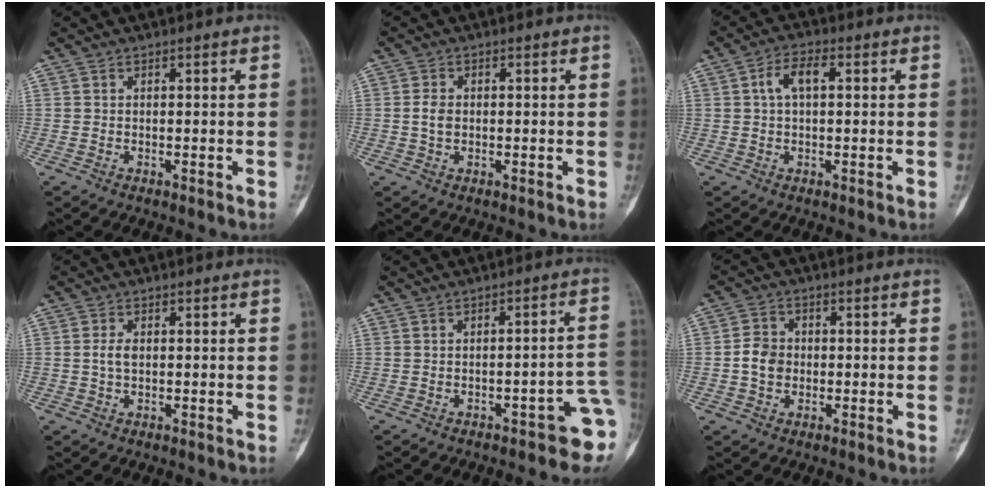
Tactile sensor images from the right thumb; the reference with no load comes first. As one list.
[{"total": 2.4, "force": [0.0, 1.7, 1.8], "torque": [-0.032, 0.002, -0.003]}, {"total": 5.1, "force": [1.0, 2.6, 4.3], "torque": [-0.081, 0.017, 0.014]}, {"total": 2.2, "force": [0.1, 1.3, 1.8], "torque": [-0.036, 0.003, 0.000]}, {"total": 8.0, "force": [-3.9, 2.5, 6.5], "torque": [-0.056, 0.034, -0.047]}, {"total": 4.7, "force": [-0.6, 3.9, 2.5], "torque": [-0.034, 0.011, -0.016]}]